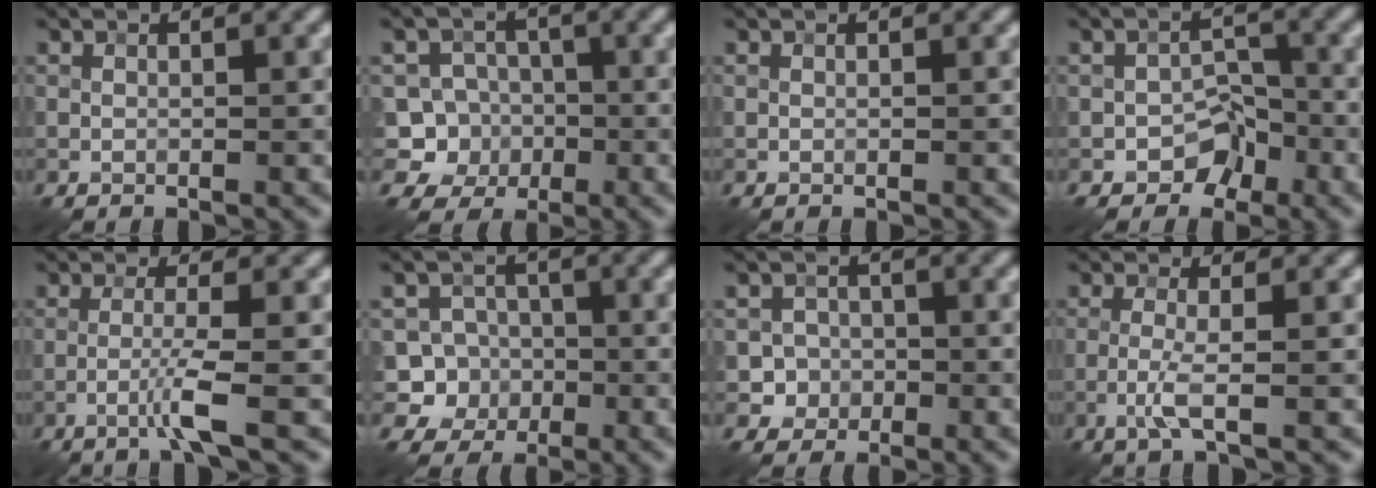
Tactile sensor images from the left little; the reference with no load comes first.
{"total": 7.2, "force": [-1.8, 6.7, 1.9], "torque": [-0.016, 0.009, -0.055]}
{"total": 0.0}
{"total": 3.5, "force": [-2.1, 2.4, 1.5], "torque": [-0.014, 0.008, -0.036]}
{"total": 2.7, "force": [-1.3, -0.3, 2.3], "torque": [-0.048, 0.005, -0.036]}
{"total": 6.5, "force": [-1.6, 6.2, 1.4], "torque": [-0.008, 0.009, -0.050]}
{"total": 2.8, "force": [-1.0, 2.6, 0.2], "torque": [0.022, 0.004, -0.023]}
{"total": 2.4, "force": [-0.9, 0.1, 2.2], "torque": [-0.052, 0.002, -0.026]}